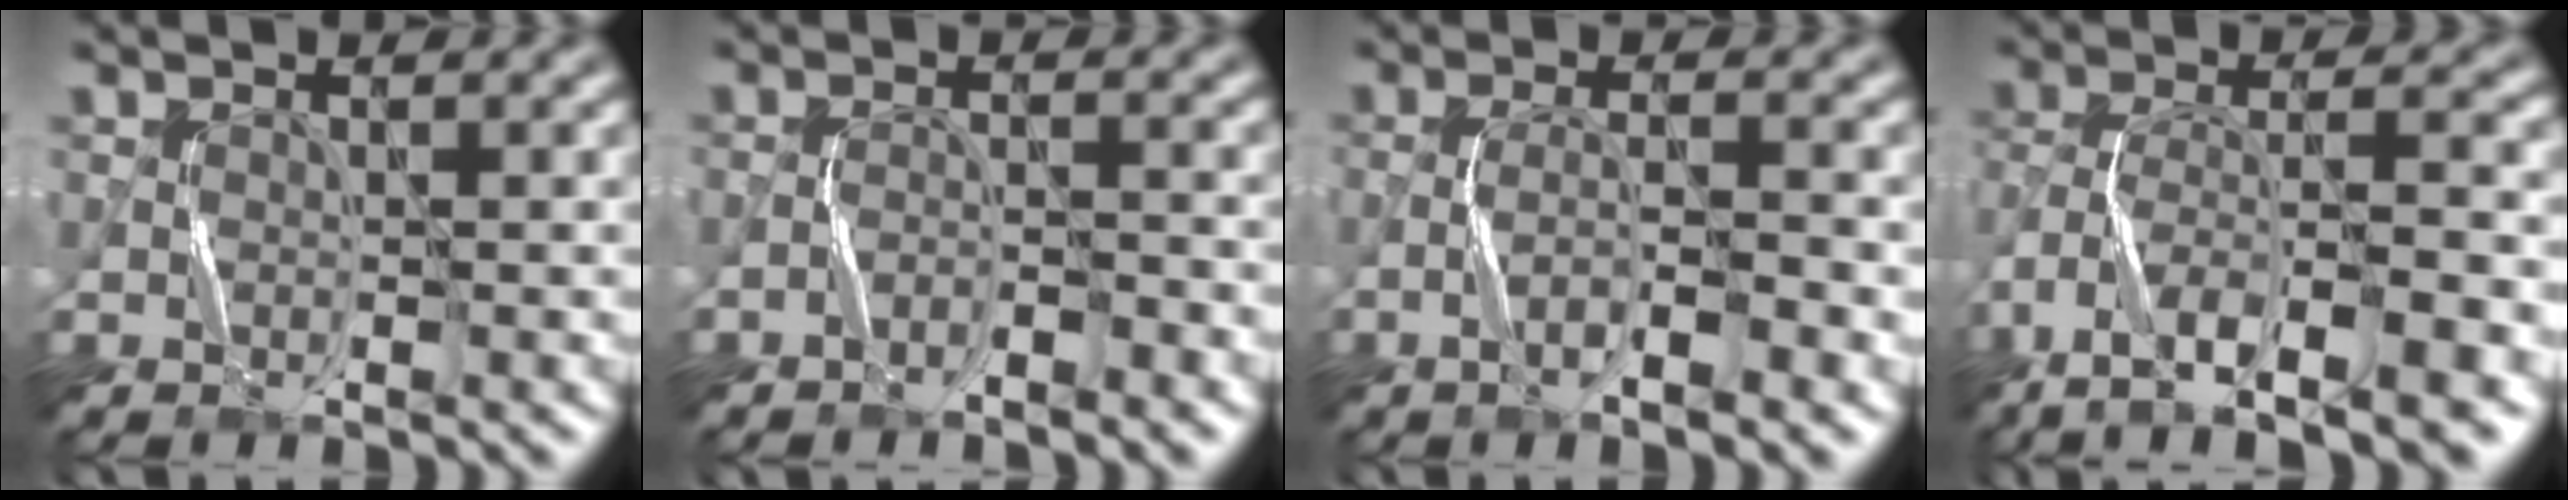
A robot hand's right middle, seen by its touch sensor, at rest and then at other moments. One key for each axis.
{"total": 2.1, "fx": -1.8, "fy": 0.2, "fz": 1.2, "tx": -0.026, "ty": 0.009, "tz": -0.034}
{"total": 4.2, "fx": -1.8, "fy": 0.8, "fz": 3.7, "tx": -0.068, "ty": 0.007, "tz": -0.035}
{"total": 11.6, "fx": -7.4, "fy": 3.6, "fz": 8.2, "tx": -0.161, "ty": 0.004, "tz": -0.123}